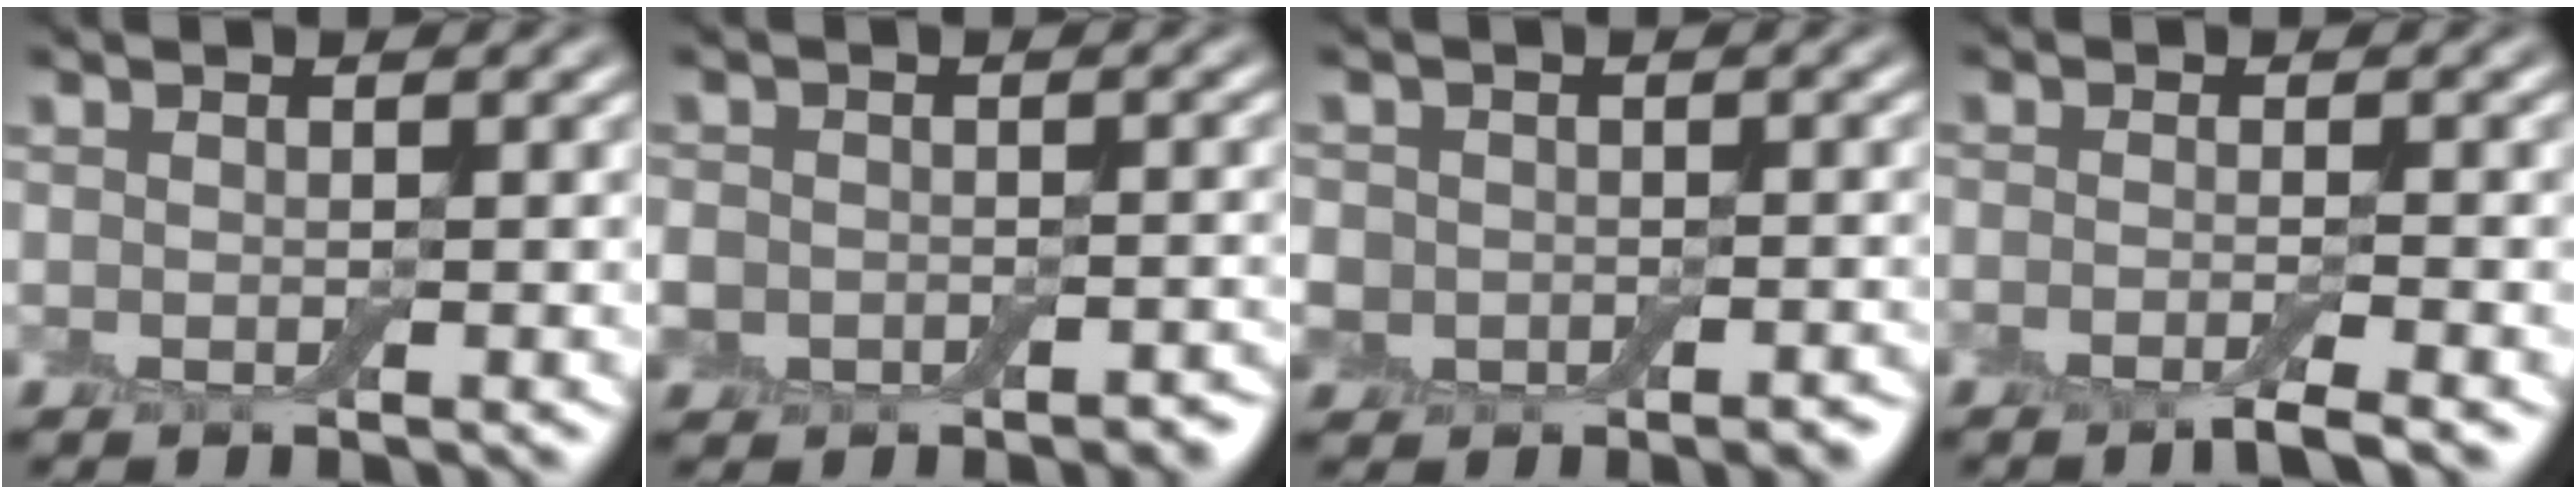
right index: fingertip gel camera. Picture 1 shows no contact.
{"total": 4.5, "force": [-2.1, 3.4, 2.0], "torque": [-0.026, -0.002, -0.040]}
{"total": 6.6, "force": [-2.4, 5.6, 2.5], "torque": [-0.029, -0.012, -0.051]}
{"total": 2.6, "force": [-1.6, 0.4, 1.9], "torque": [-0.027, -0.003, -0.039]}